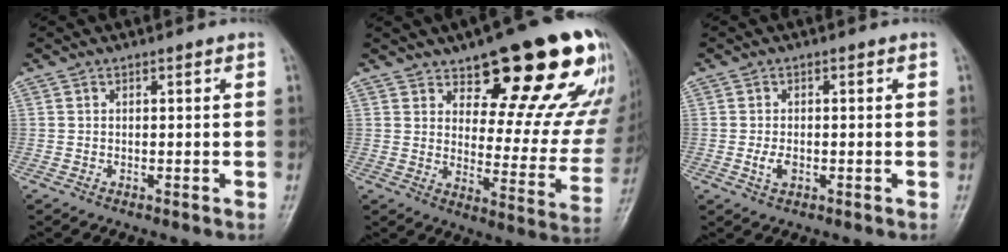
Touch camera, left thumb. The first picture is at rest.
{"total": 24.1, "force": [15.3, 8.3, 16.7], "torque": [-0.164, -0.086, 0.209]}
{"total": 2.7, "force": [-0.6, 1.7, 2.0], "torque": [-0.035, 0.000, -0.013]}